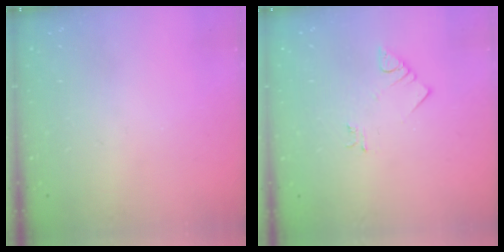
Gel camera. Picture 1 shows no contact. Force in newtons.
{"total": 2.6, "press": 2.6, "slide": 0.3}